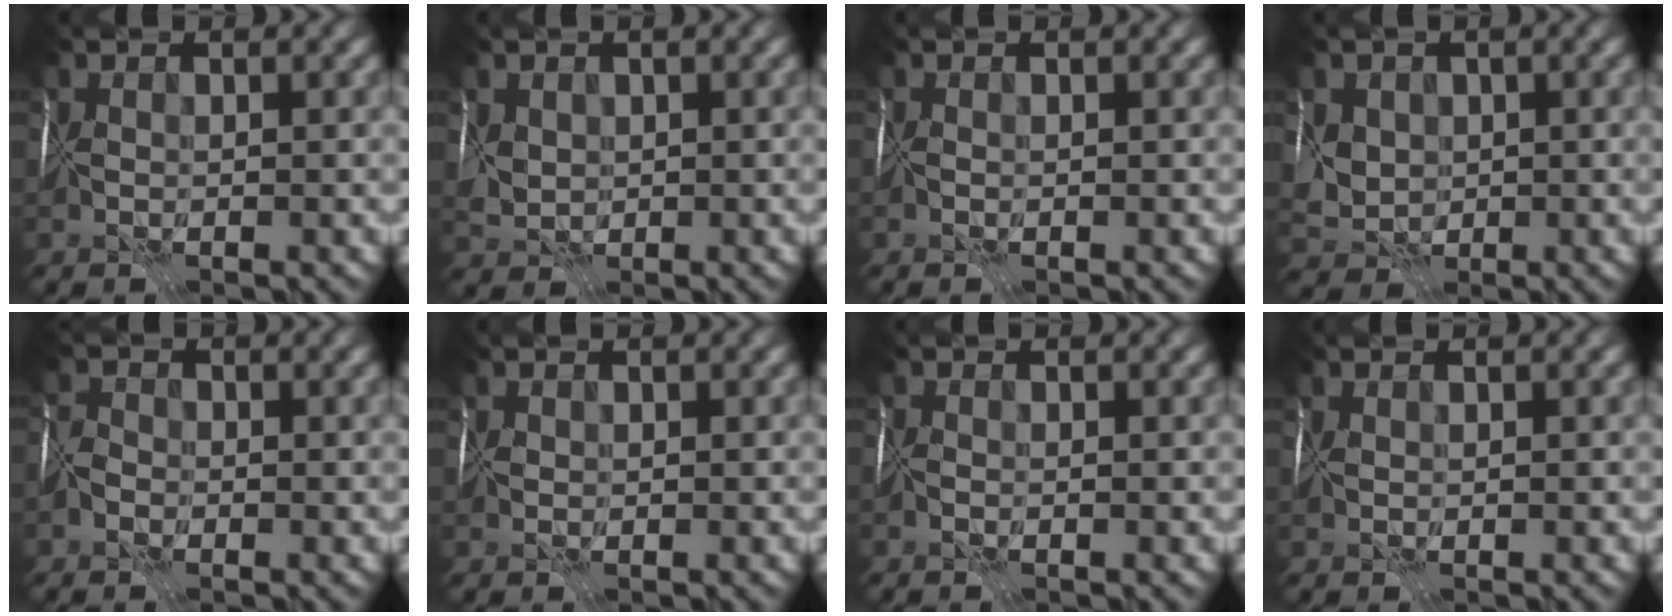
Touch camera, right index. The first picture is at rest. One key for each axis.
{"total": 1.6, "fx": 0.8, "fy": 1.3, "fz": 0.6, "tx": -0.018, "ty": 0.007, "tz": 0.024}
{"total": 0.5, "fx": -0.3, "fy": 0.4, "fz": 0.2, "tx": -0.003, "ty": -0.004, "tz": -0.004}
{"total": 2.5, "fx": 0.7, "fy": 2.2, "fz": 1.0, "tx": -0.014, "ty": 0.007, "tz": 0.013}
{"total": 1.4, "fx": -1.4, "fy": 0.4, "fz": -0.1, "tx": 0.009, "ty": -0.003, "tz": -0.032}
{"total": 0.5, "fx": 0.3, "fy": 0.4, "fz": 0.1, "tx": 0.004, "ty": 0.001, "tz": 0.008}
{"total": 0.8, "fx": -0.8, "fy": 0.1, "fz": -0.2, "tx": 0.011, "ty": -0.003, "tz": -0.017}
{"total": 0.6, "fx": 0.5, "fy": -0.2, "fz": -0.1, "tx": 0.003, "ty": 0.002, "tz": 0.013}